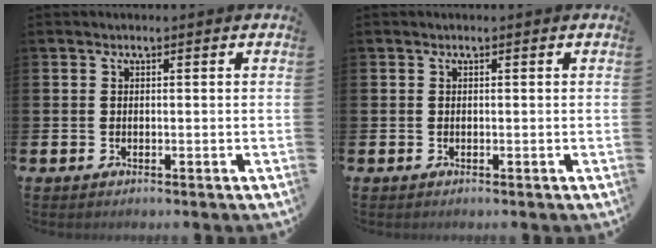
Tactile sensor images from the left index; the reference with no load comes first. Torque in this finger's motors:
{"motor_torque": [0.00, 0.00, 0.00, 0.00]}